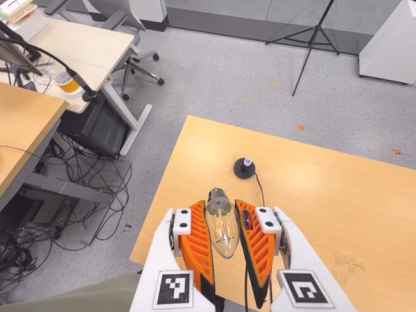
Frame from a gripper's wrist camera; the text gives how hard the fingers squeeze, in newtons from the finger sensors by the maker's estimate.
{"total": 20.2, "left": 22.6, "right": 17.8}